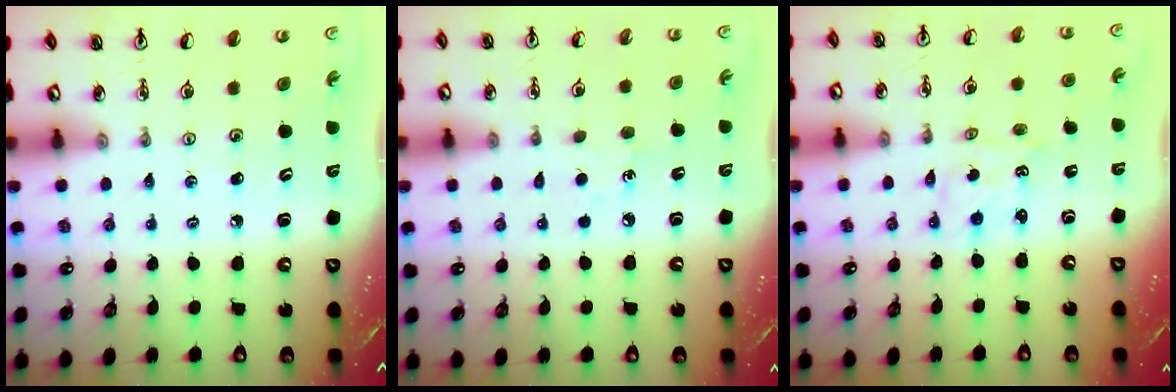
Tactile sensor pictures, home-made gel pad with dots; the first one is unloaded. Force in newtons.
{"total": 5.6, "press": 5.6, "slide": 0.6}
{"total": 1.1, "press": 0.7, "slide": 0.8}